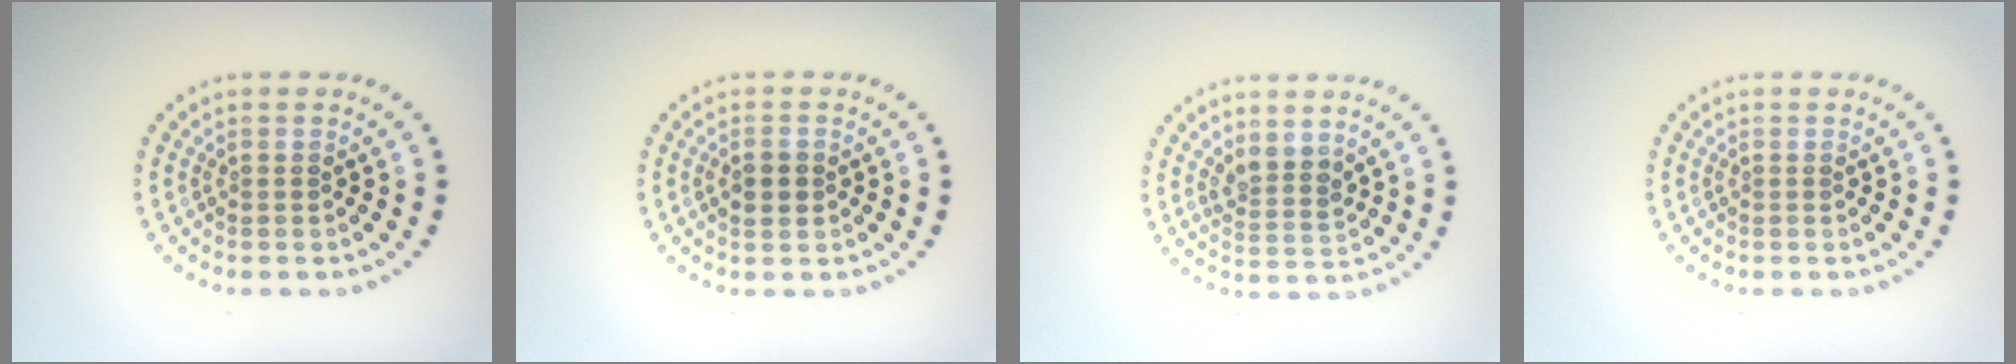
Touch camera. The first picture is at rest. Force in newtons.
{"total": 1.7, "press": 1.7, "slide": 0.3}
{"total": 2.4, "press": 1.9, "slide": 1.5}
{"total": 0.0}